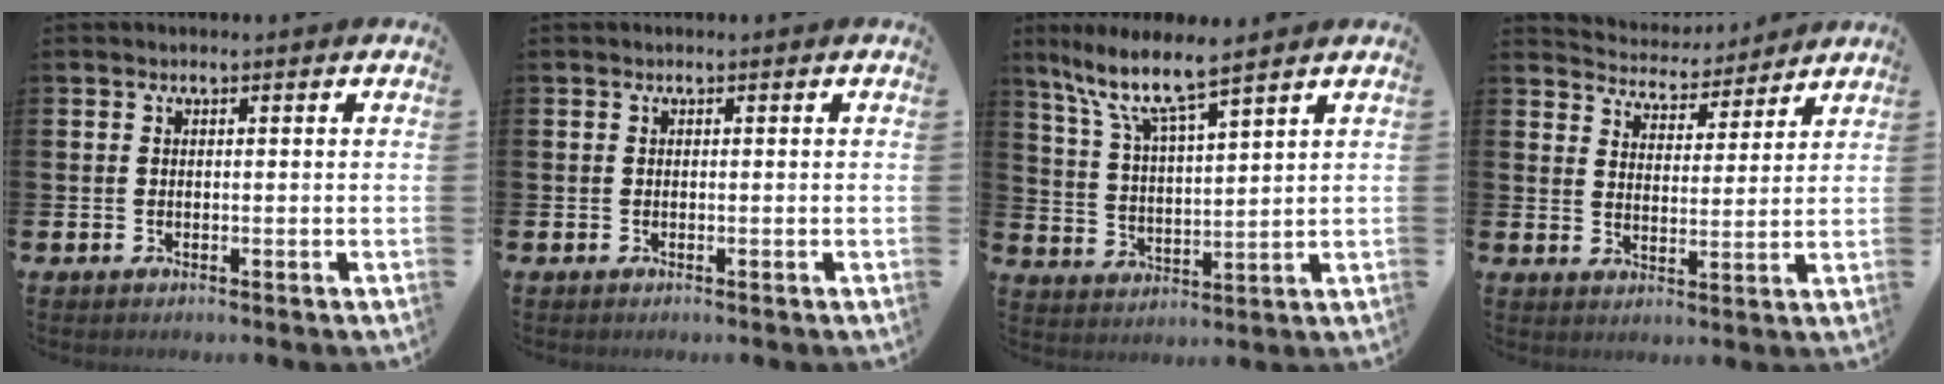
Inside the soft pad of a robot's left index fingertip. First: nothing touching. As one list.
[{"total": 0.0}, {"total": 7.5, "force": [6.3, 1.0, 4.0], "torque": [-0.107, -0.030, 0.106]}, {"total": 4.8, "force": [4.7, 1.0, -0.2], "torque": [-0.017, -0.038, 0.081]}]